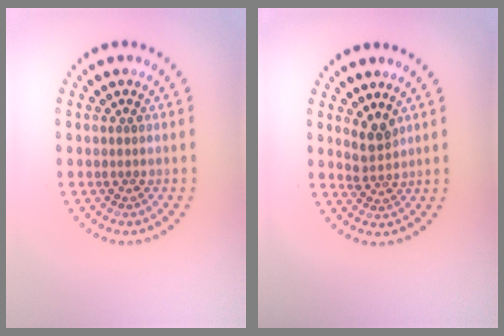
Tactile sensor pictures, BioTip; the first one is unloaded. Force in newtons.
{"total": 2.2, "press": 1.7, "slide": 1.4}